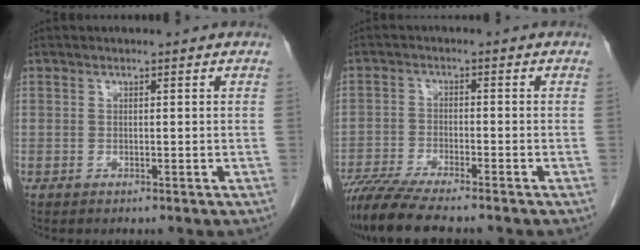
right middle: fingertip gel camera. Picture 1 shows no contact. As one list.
[{"total": 8.9, "force": [-7.6, 0.3, 4.6], "torque": [-0.075, -0.022, -0.129]}]